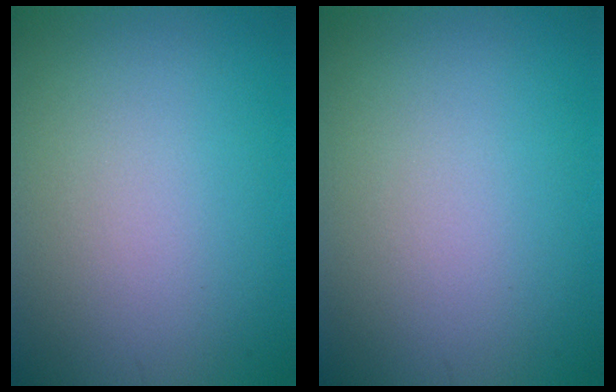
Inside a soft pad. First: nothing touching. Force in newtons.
{"total": 0.0}